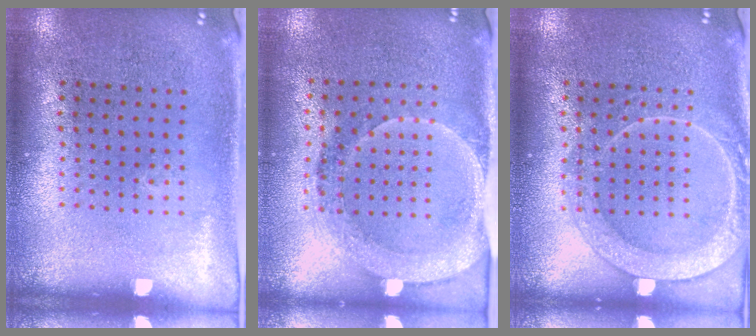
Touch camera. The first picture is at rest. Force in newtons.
{"total": 1.8, "press": 1.6, "slide": 0.8}
{"total": 3.0, "press": 2.9, "slide": 0.5}